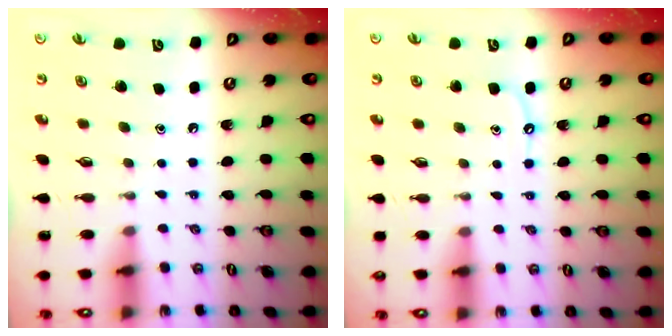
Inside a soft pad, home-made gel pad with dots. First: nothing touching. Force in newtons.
{"total": 5.4, "press": 5.4, "slide": 0.6}